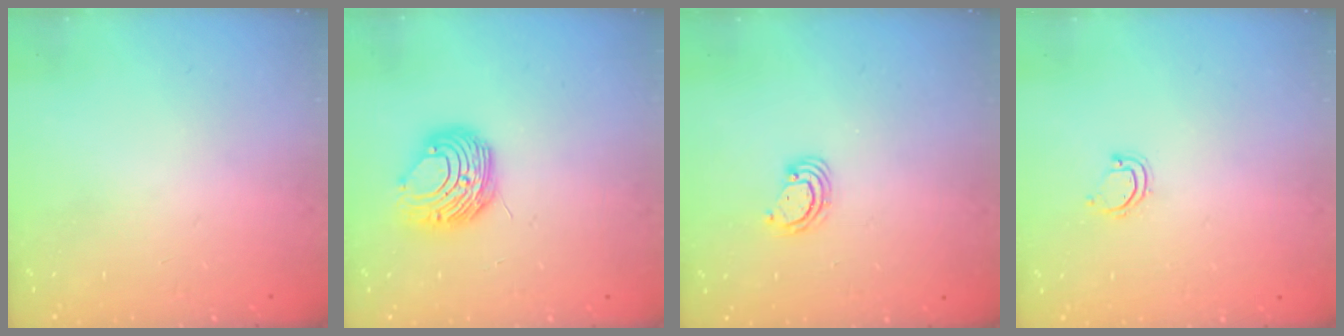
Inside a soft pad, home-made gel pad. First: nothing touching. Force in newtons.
{"total": 10.3, "press": 10.2, "slide": 1.1}
{"total": 2.4, "press": 2.4, "slide": 0.2}
{"total": 3.7, "press": 3.7, "slide": 0.3}